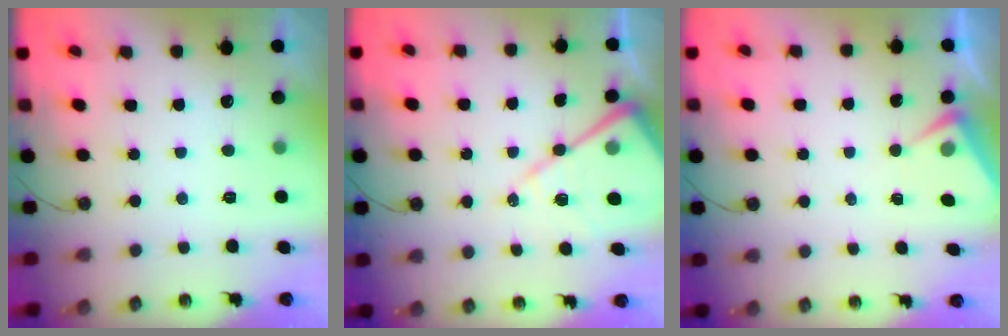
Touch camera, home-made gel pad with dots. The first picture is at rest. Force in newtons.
{"total": 14.2, "press": 14.1, "slide": 1.4}
{"total": 4.4, "press": 4.3, "slide": 0.5}